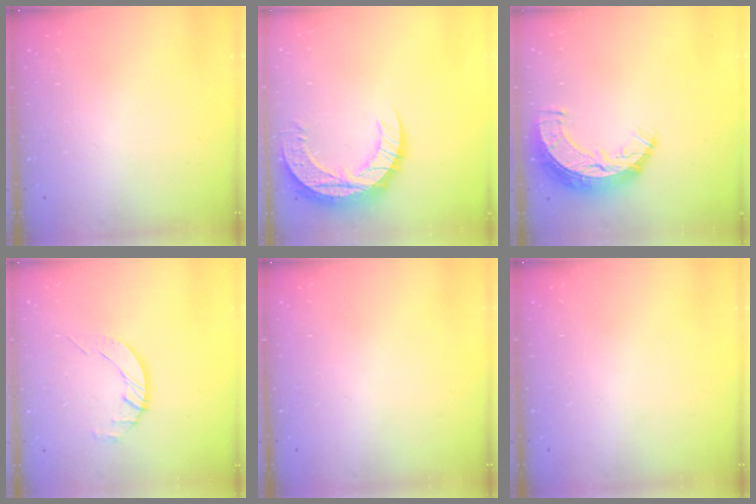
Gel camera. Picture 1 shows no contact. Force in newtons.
{"total": 12.8, "press": 12.8, "slide": 0.9}
{"total": 9.6, "press": 9.6, "slide": 0.8}
{"total": 2.7, "press": 2.7, "slide": 0.3}
{"total": 0.0}
{"total": 0.0}